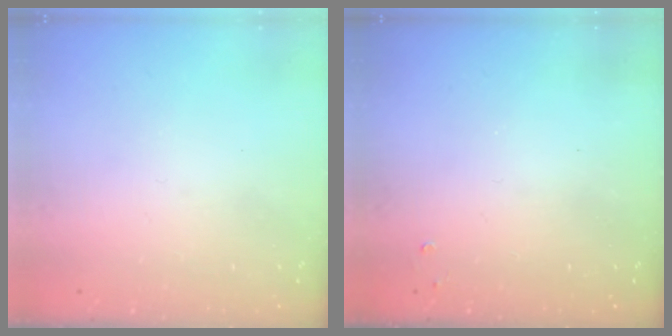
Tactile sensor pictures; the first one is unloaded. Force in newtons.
{"total": 1.8, "press": 1.8, "slide": 0.3}